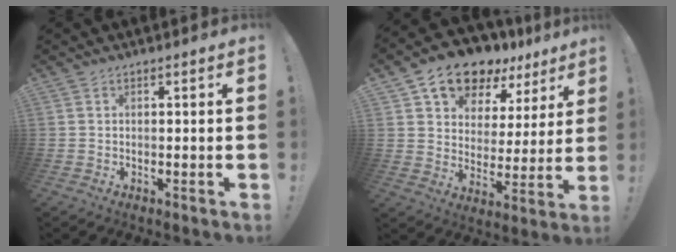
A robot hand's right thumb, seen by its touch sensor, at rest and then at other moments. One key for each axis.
{"total": 12.3, "fx": 10.0, "fy": 6.0, "fz": 4.1, "tx": -0.082, "ty": -0.074, "tz": 0.181}